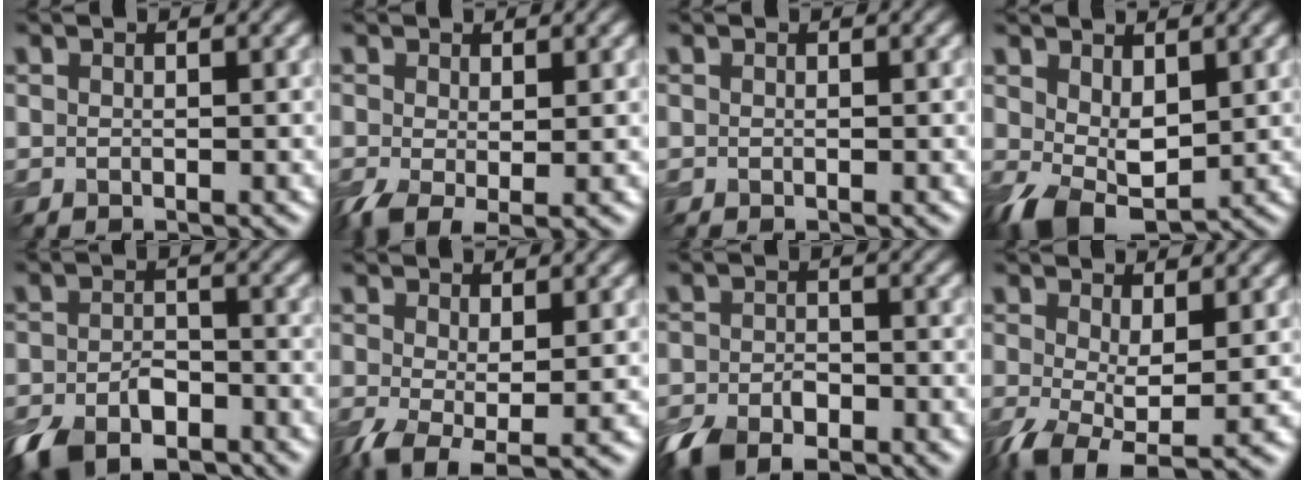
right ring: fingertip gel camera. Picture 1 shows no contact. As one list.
[{"total": 2.9, "force": [-0.5, 1.2, 2.6], "torque": [-0.060, -0.011, -0.010]}, {"total": 0.0}, {"total": 5.1, "force": [0.0, 3.3, 3.9], "torque": [-0.090, -0.009, 0.007]}, {"total": 6.9, "force": [-4.6, 3.4, 3.8], "torque": [-0.069, -0.008, -0.085]}, {"total": 3.7, "force": [-1.0, 1.4, 3.3], "torque": [-0.076, -0.012, -0.019]}, {"total": 5.9, "force": [-4.0, 2.9, 3.3], "torque": [-0.060, -0.006, -0.078]}, {"total": 4.9, "force": [-1.5, 2.1, 4.2], "torque": [-0.101, -0.016, -0.032]}]